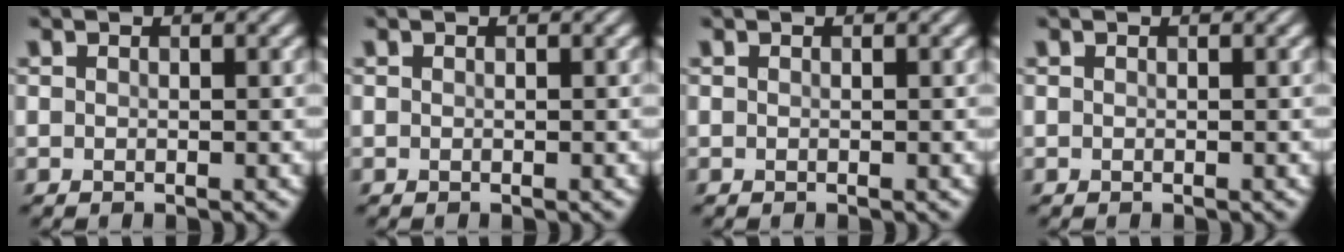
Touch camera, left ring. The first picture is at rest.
{"total": 0.0}
{"total": 0.0}
{"total": 0.0}